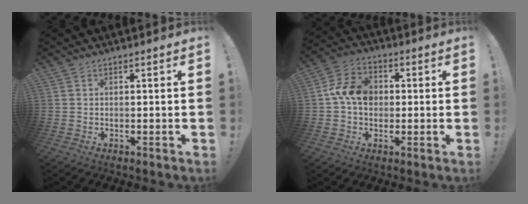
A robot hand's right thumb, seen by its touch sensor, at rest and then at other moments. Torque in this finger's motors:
{"motor_torque": [0.95, 1.48, 0.88, -0.04, 0.03]}